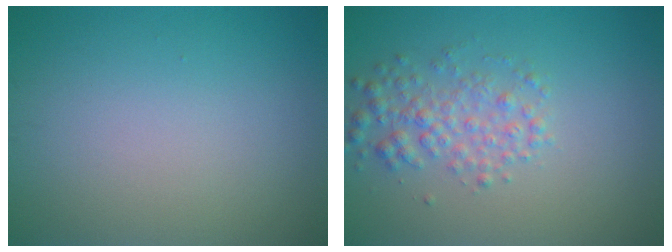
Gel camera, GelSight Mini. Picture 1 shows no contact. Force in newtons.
{"total": 2.9, "press": 2.9, "slide": 0.1}